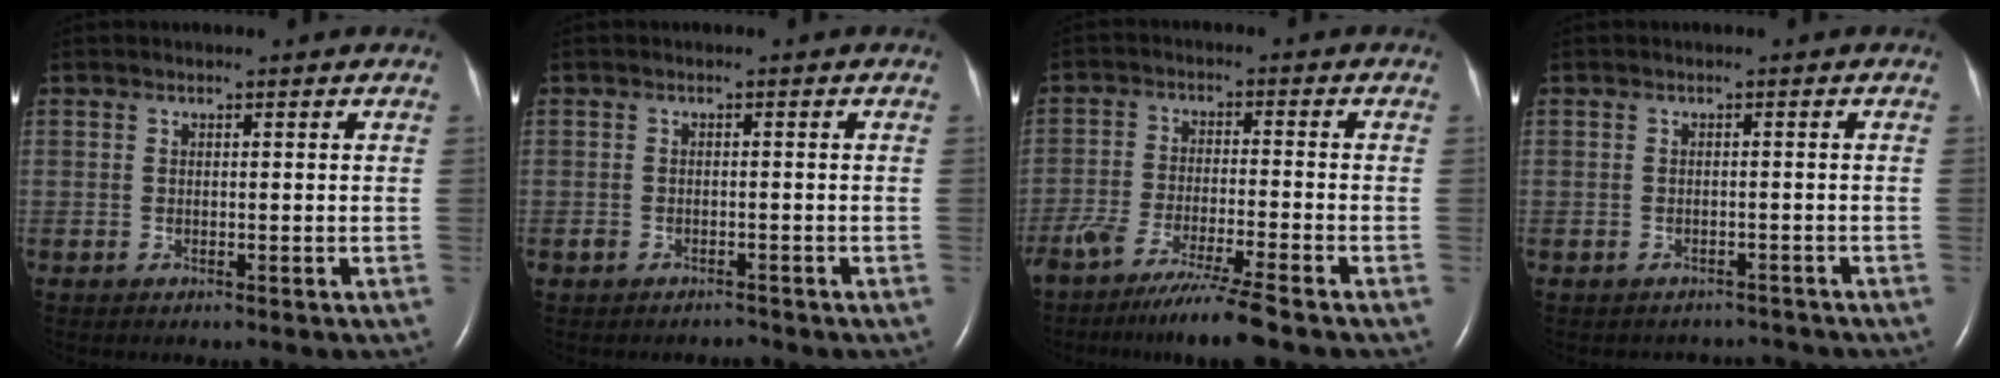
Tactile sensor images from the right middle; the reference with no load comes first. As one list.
[{"total": 1.3, "force": [-1.2, 0.7, 0.2], "torque": [-0.009, 0.000, -0.019]}, {"total": 9.6, "force": [-7.5, -0.9, 6.0], "torque": [-0.103, -0.032, -0.127]}, {"total": 3.2, "force": [-3.0, 1.2, -0.4], "torque": [0.004, 0.004, -0.037]}]